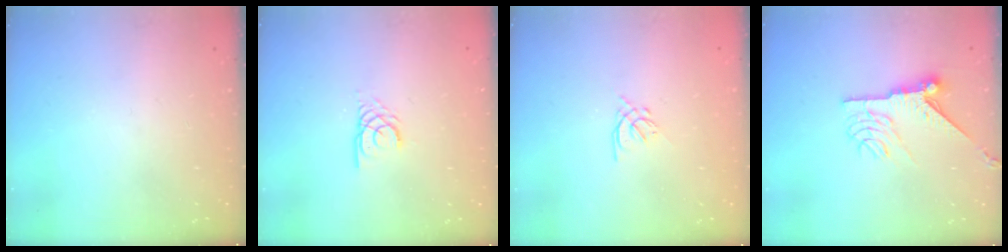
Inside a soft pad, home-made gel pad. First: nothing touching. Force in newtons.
{"total": 2.3, "press": 2.3, "slide": 0.1}
{"total": 1.3, "press": 1.1, "slide": 0.6}
{"total": 10.2, "press": 10.2, "slide": 0.5}